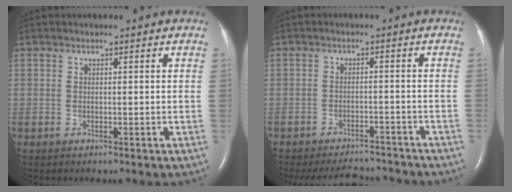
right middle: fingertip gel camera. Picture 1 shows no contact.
{"total": 10.5, "force": [-9.9, 2.8, 2.3], "torque": [-0.043, 0.003, -0.129]}